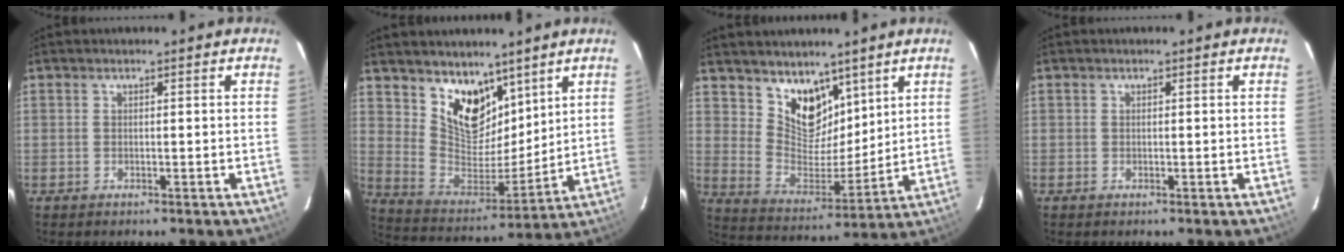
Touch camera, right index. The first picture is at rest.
{"total": 11.6, "force": [7.9, 6.8, 5.0], "torque": [-0.086, -0.010, 0.157]}
{"total": 11.0, "force": [7.6, 6.5, 4.6], "torque": [-0.078, -0.009, 0.150]}
{"total": 0.0}